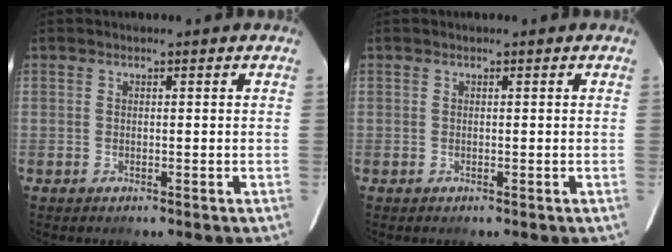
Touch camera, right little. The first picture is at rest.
{"total": 0.0}